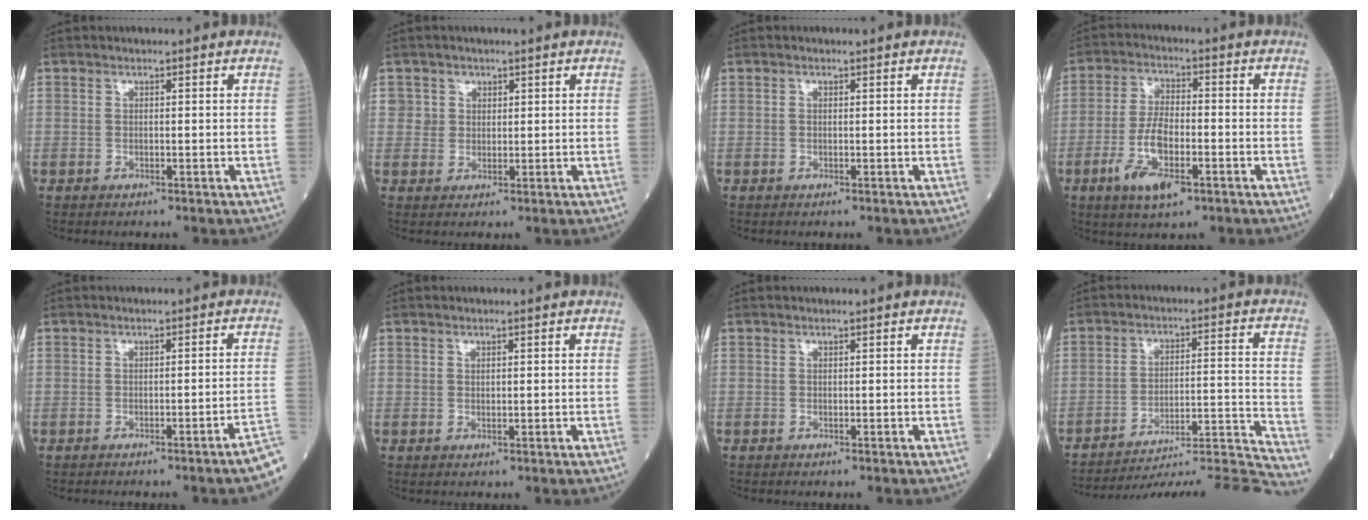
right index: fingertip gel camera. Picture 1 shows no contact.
{"total": 2.3, "force": [0.9, 2.1, -0.1], "torque": [0.019, -0.002, 0.008]}
{"total": 0.0}
{"total": 8.9, "force": [-3.9, 2.7, 7.5], "torque": [-0.155, -0.007, -0.070]}
{"total": 6.6, "force": [-5.6, -1.0, 3.3], "torque": [-0.015, -0.001, -0.068]}
{"total": 0.5, "force": [0.2, 0.3, 0.4], "torque": [-0.008, -0.002, 0.004]}
{"total": 0.0}
{"total": 21.5, "force": [-20.8, -4.1, 3.8], "torque": [-0.024, -0.005, -0.292]}